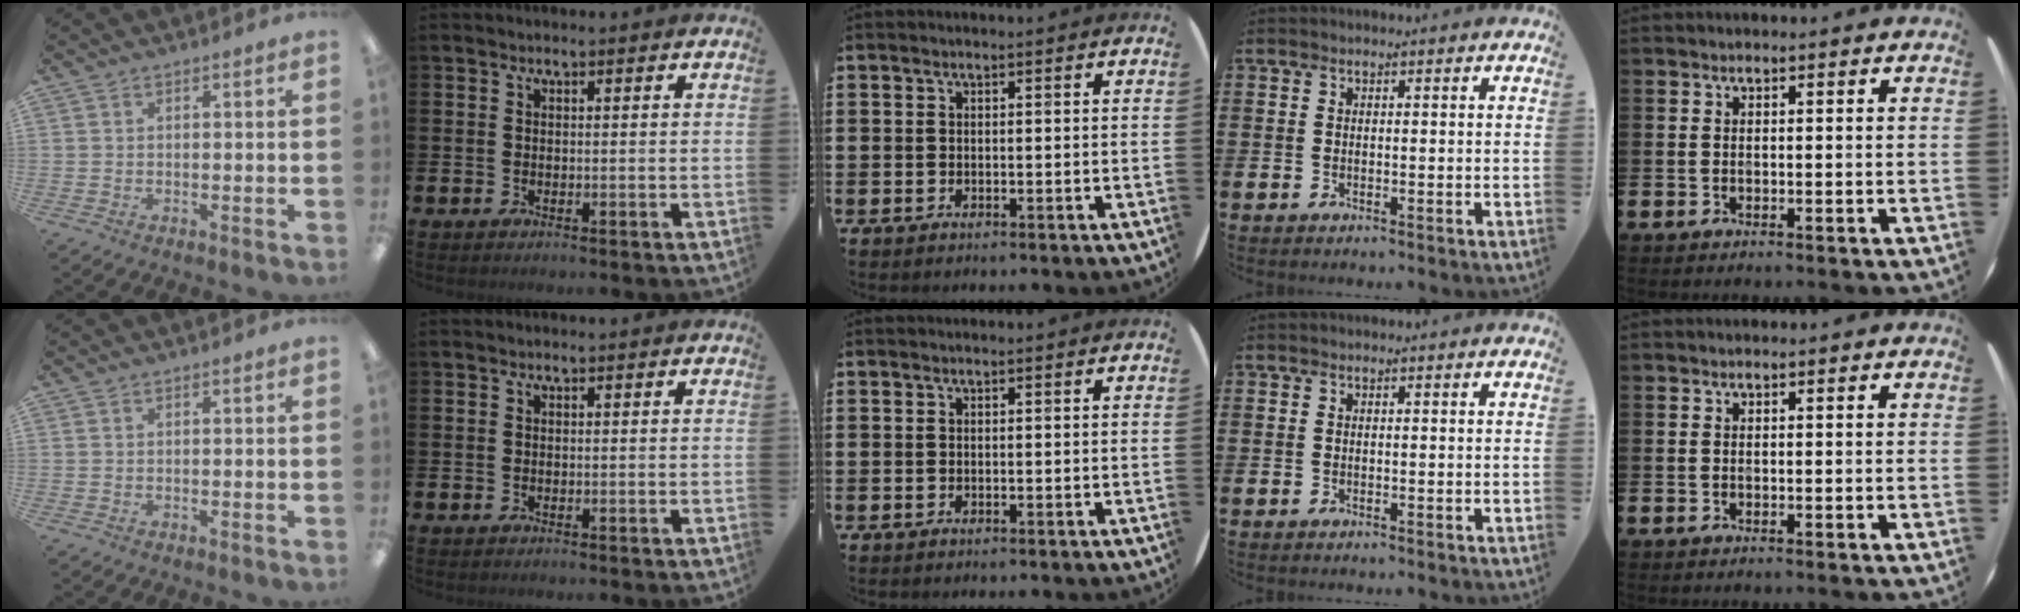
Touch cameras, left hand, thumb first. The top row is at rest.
{}